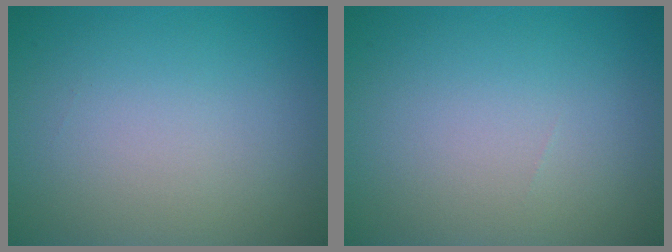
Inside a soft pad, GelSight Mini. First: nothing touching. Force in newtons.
{"total": 0.0}